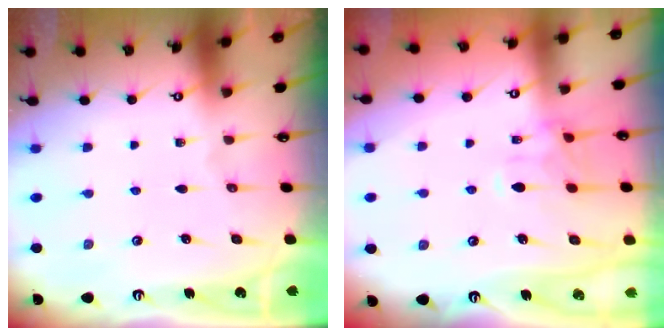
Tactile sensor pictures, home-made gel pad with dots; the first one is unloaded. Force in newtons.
{"total": 2.4, "press": 2.0, "slide": 1.4}